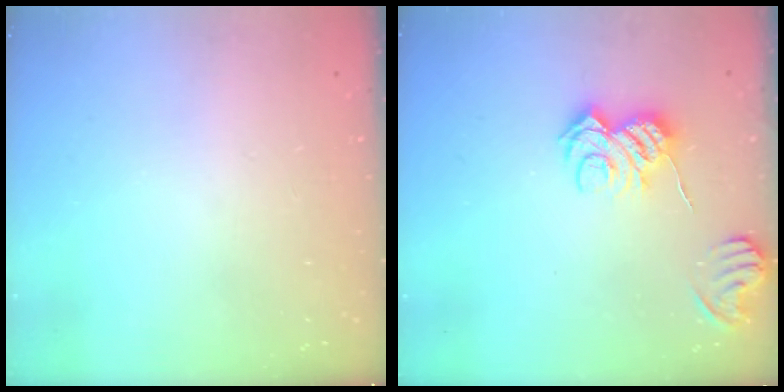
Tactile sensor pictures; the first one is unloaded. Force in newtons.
{"total": 8.0, "press": 7.9, "slide": 0.8}